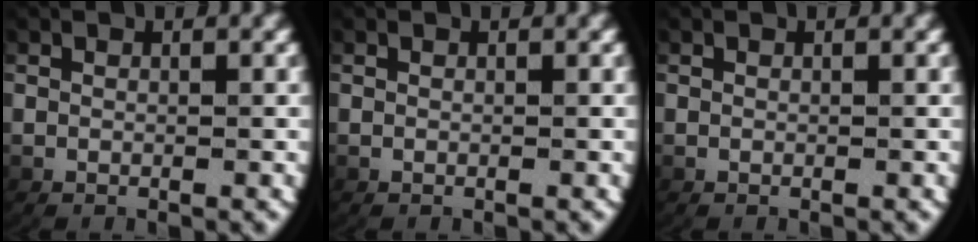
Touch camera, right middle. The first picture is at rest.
{"total": 0.0}
{"total": 0.0}